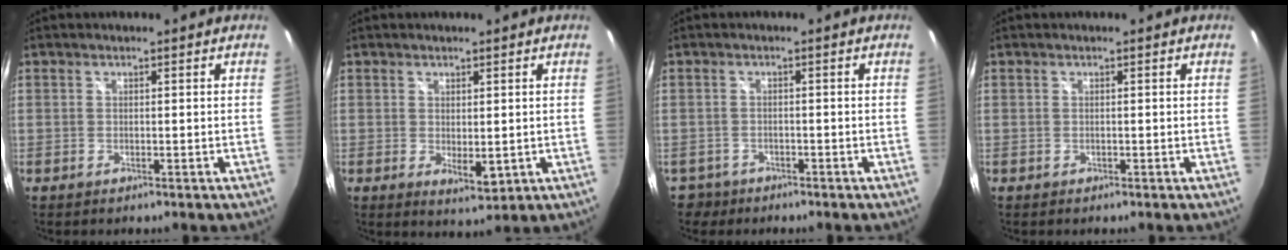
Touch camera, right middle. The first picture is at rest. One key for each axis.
{"total": 3.3, "fx": 0.1, "fy": 1.9, "fz": 2.7, "tx": -0.042, "ty": -0.010, "tz": 0.005}
{"total": 4.3, "fx": -2.8, "fy": 3.2, "fz": 0.7, "tx": -0.028, "ty": -0.002, "tz": -0.047}
{"total": 0.0}